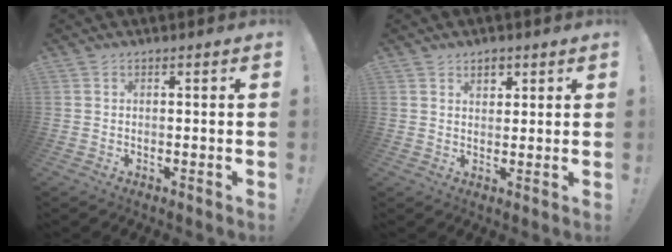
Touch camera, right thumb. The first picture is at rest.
{"total": 3.7, "force": [2.2, 2.5, 1.7], "torque": [-0.010, -0.012, 0.035]}